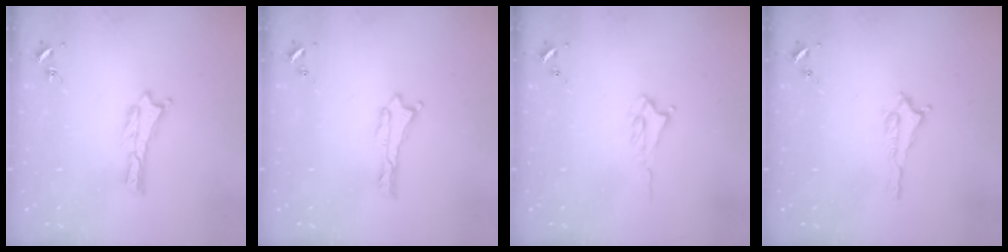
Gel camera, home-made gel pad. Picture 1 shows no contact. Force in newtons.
{"total": 0.0}
{"total": 1.6, "press": 1.5, "slide": 0.4}
{"total": 1.4, "press": 1.4, "slide": 0.2}